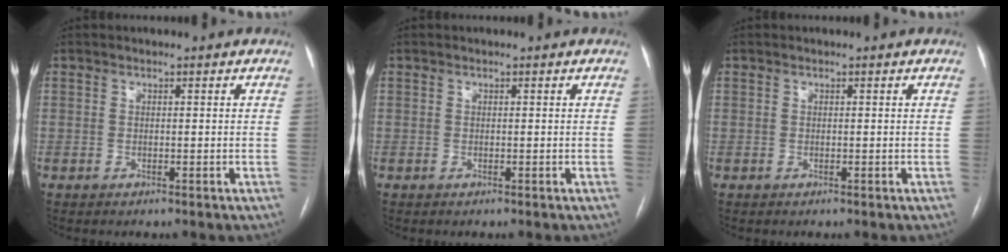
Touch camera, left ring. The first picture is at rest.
{"total": 0.0}
{"total": 0.0}